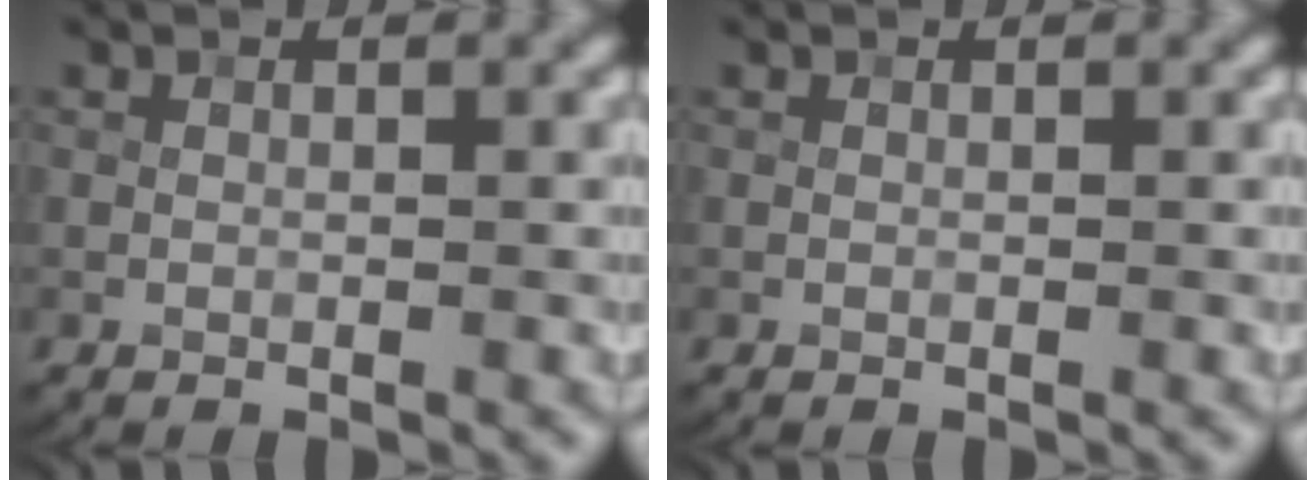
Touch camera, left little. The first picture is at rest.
{"total": 0.0}